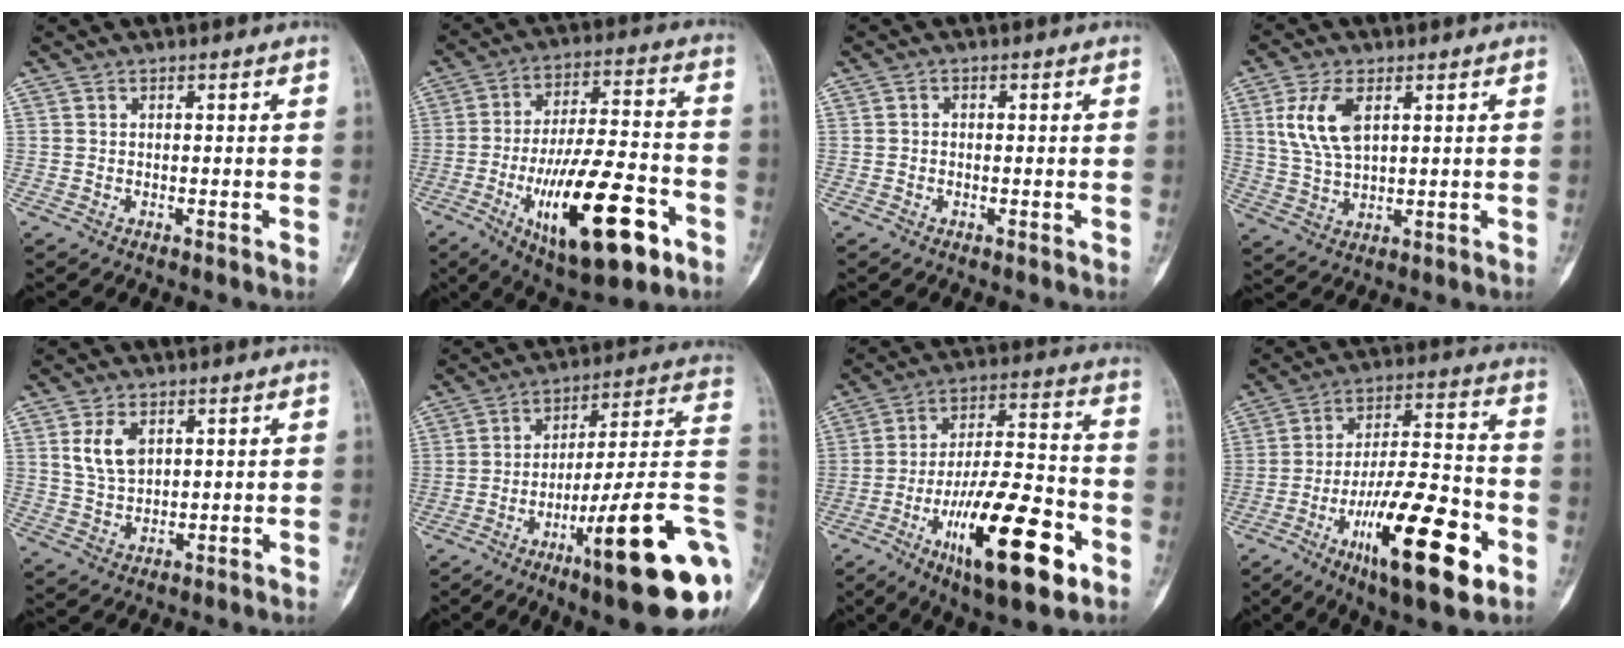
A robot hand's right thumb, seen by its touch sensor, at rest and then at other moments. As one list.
[{"total": 22.0, "force": [-8.8, 7.7, 18.6], "torque": [-0.314, 0.032, -0.132]}, {"total": 0.6, "force": [-0.1, 0.5, 0.3], "torque": [0.001, 0.003, -0.007]}, {"total": 8.8, "force": [3.1, 4.4, 7.0], "torque": [-0.141, -0.006, 0.065]}, {"total": 6.0, "force": [2.3, 3.6, 4.1], "torque": [-0.066, -0.007, 0.052]}, {"total": 24.5, "force": [-8.7, 4.1, 22.5], "torque": [-0.263, 0.042, -0.124]}, {"total": 22.3, "force": [-9.7, 7.0, 18.9], "torque": [-0.316, 0.044, -0.152]}, {"total": 22.0, "force": [-9.4, 6.6, 18.7], "torque": [-0.309, 0.045, -0.149]}]